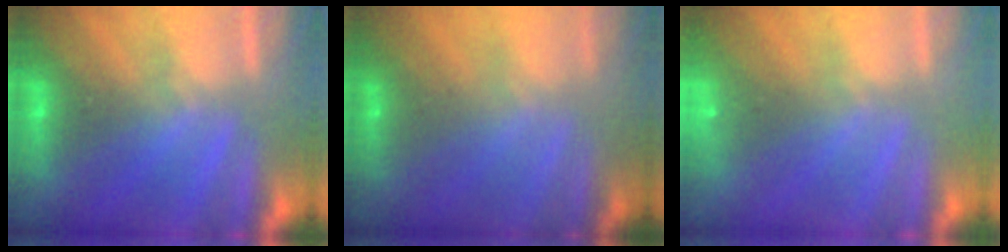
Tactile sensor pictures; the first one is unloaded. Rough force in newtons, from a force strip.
{"total": 1.6}
{"total": 2.2}